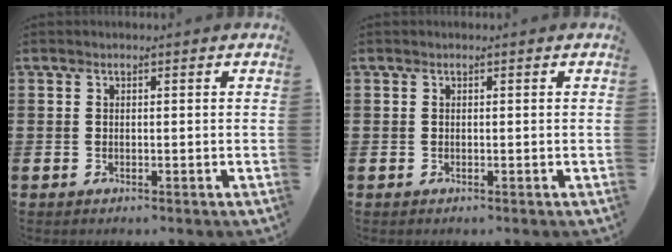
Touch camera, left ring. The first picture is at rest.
{"total": 0.0}